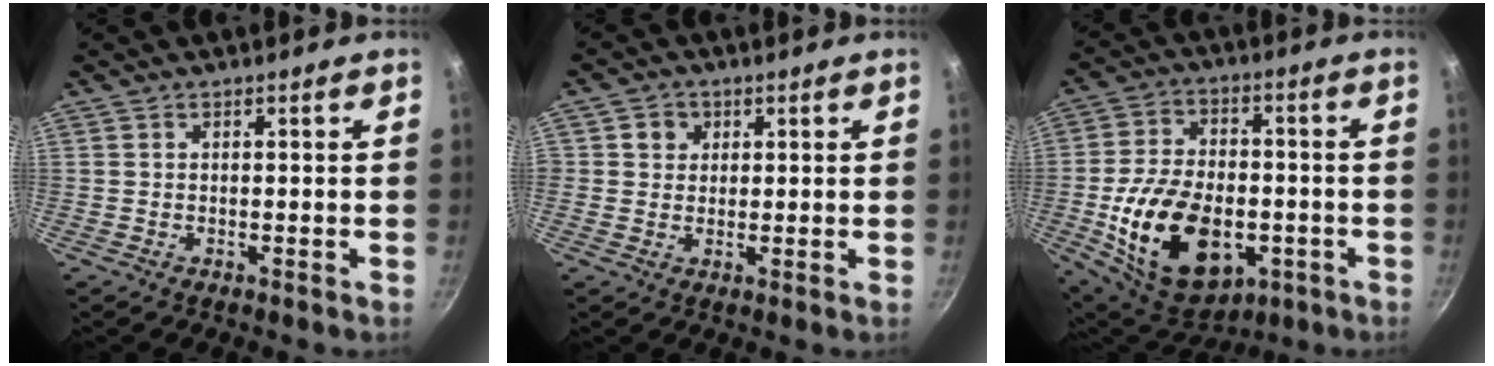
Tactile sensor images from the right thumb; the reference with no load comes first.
{"total": 3.6, "force": [1.0, 3.3, 0.8], "torque": [0.012, 0.001, 0.011]}
{"total": 21.8, "force": [-5.5, 13.7, 16.1], "torque": [-0.266, 0.018, -0.077]}